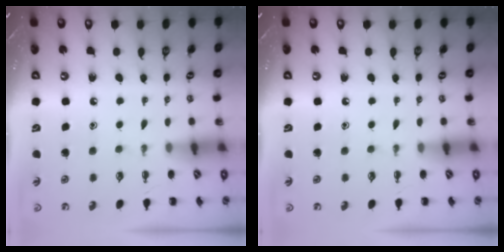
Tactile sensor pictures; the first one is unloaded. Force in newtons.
{"total": 0.0}